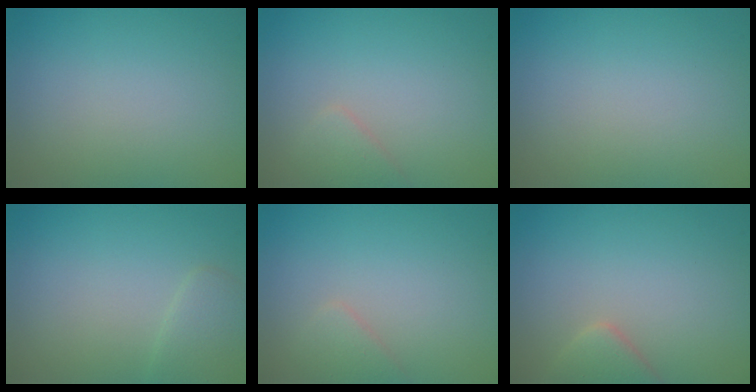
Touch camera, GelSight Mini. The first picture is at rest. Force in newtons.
{"total": 1.2, "press": 1.2, "slide": 0.0}
{"total": 0.0}
{"total": 1.7, "press": 1.7, "slide": 0.0}
{"total": 1.2, "press": 1.2, "slide": 0.0}
{"total": 2.3, "press": 2.3, "slide": 0.2}